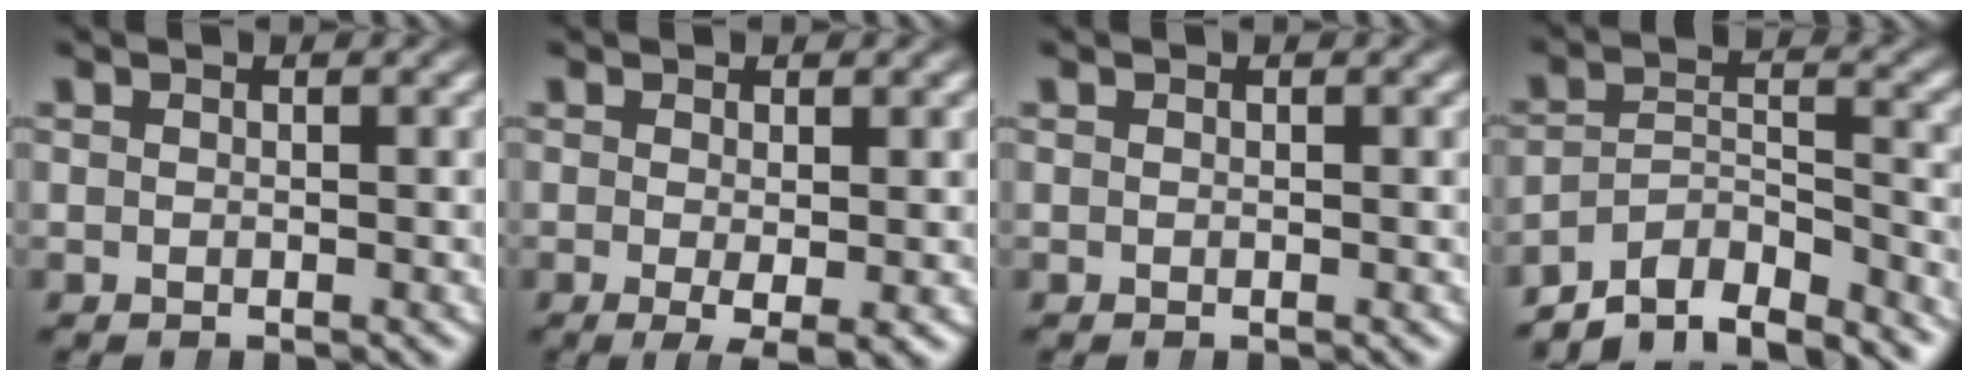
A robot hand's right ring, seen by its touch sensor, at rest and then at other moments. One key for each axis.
{"total": 3.5, "fx": -1.8, "fy": 0.9, "fz": 2.9, "tx": -0.041, "ty": -0.019, "tz": -0.019}
{"total": 0.0}
{"total": 9.7, "fx": -8.1, "fy": 4.0, "fz": 3.4, "tx": -0.060, "ty": -0.039, "tz": -0.122}